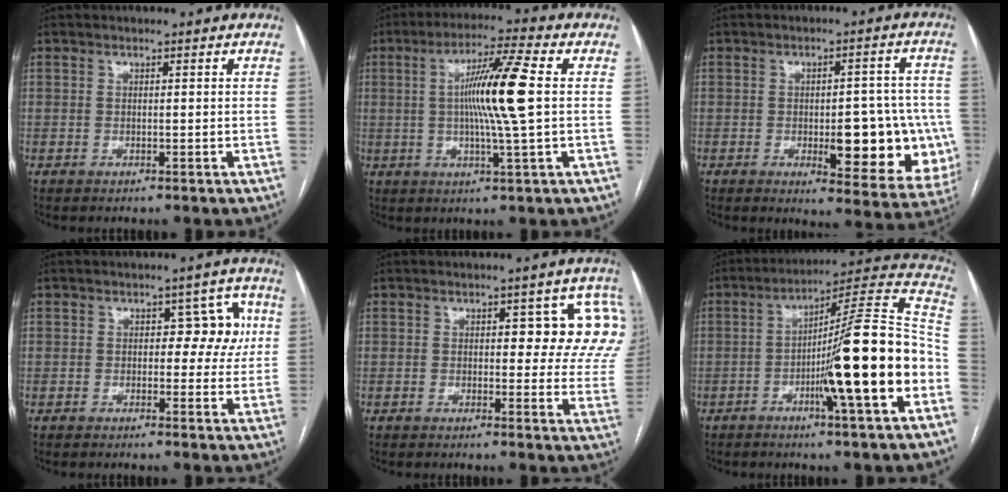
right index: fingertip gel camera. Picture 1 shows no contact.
{"total": 11.2, "force": [0.9, -0.9, 11.1], "torque": [-0.200, 0.002, 0.011]}
{"total": 14.1, "force": [-2.7, 4.9, 12.9], "torque": [-0.118, 0.011, -0.017]}
{"total": 6.2, "force": [0.8, 3.5, 5.1], "torque": [-0.046, 0.029, 0.010]}
{"total": 10.6, "force": [3.1, 4.6, 9.0], "torque": [-0.087, 0.012, 0.023]}
{"total": 20.1, "force": [-5.3, -0.1, 19.4], "torque": [-0.265, 0.009, -0.087]}